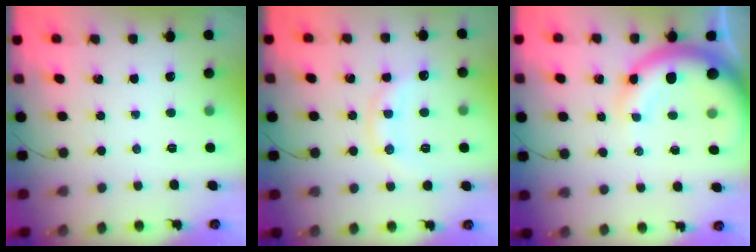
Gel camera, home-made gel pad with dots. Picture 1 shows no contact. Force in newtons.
{"total": 10.8, "press": 10.8, "slide": 0.7}
{"total": 10.9, "press": 10.7, "slide": 2.4}